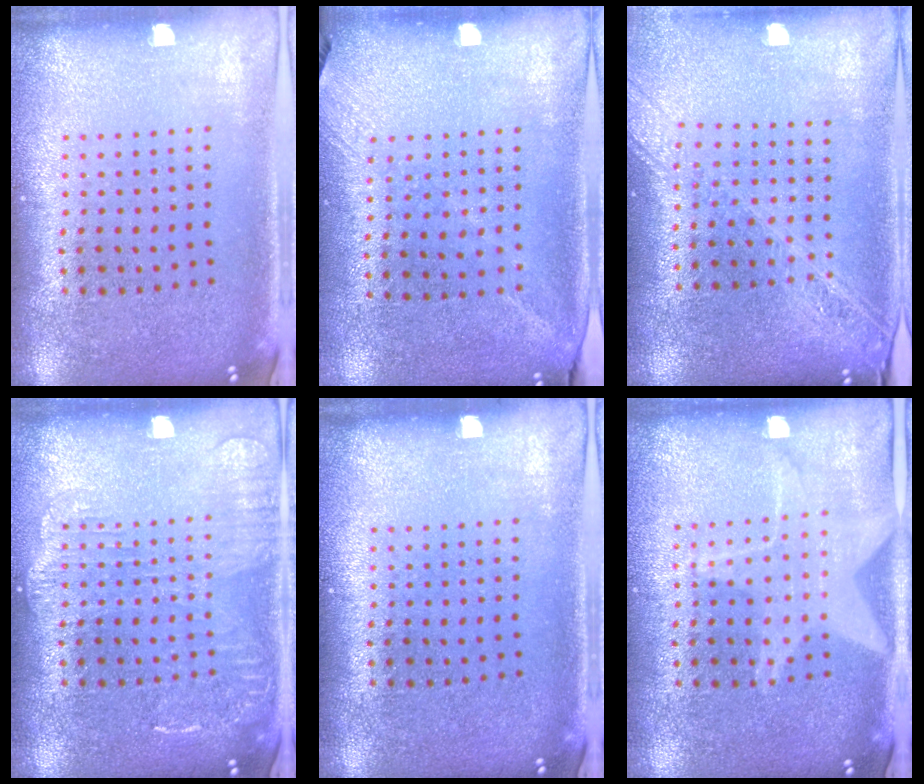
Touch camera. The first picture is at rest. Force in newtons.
{"total": 1.3, "press": 1.0, "slide": 0.9}
{"total": 2.0, "press": 1.8, "slide": 1.0}
{"total": 2.2, "press": 2.2, "slide": 0.3}
{"total": 0.0}
{"total": 1.5, "press": 1.5, "slide": 0.4}